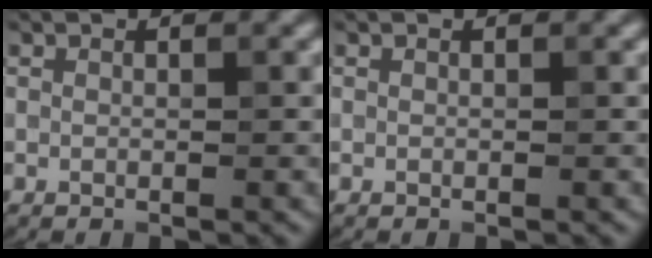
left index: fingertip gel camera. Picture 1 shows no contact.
{"total": 0.0}